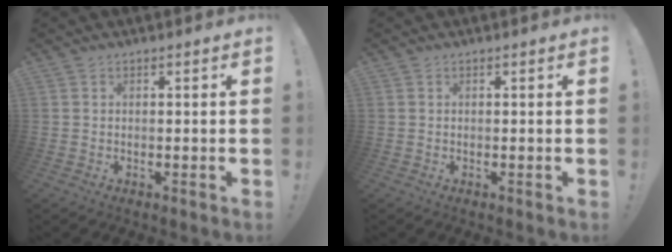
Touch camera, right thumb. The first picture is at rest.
{"total": 0.0}